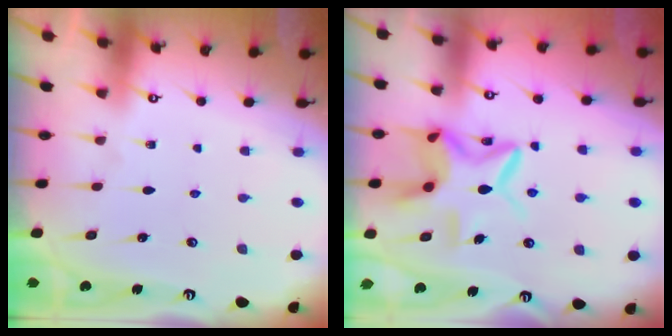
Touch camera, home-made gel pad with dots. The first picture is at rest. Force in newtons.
{"total": 13.0, "press": 13.0, "slide": 1.2}